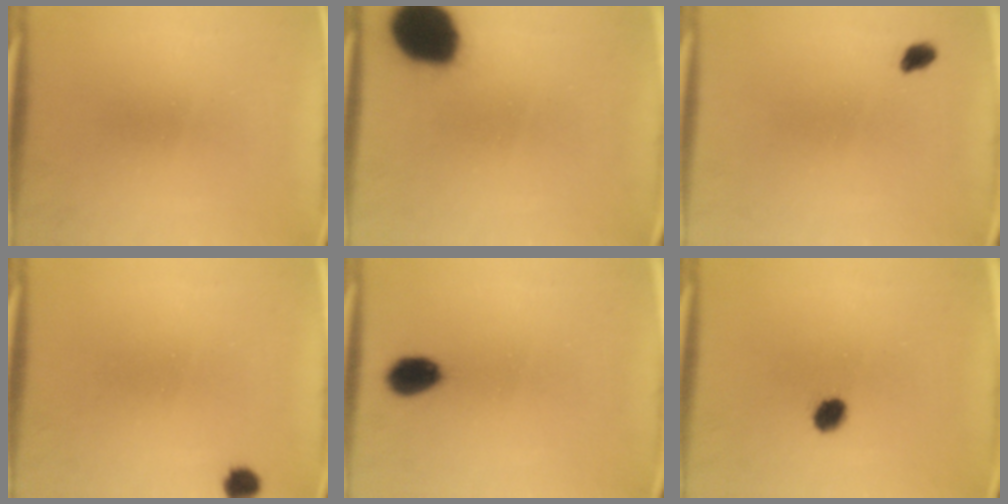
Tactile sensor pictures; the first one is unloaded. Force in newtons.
{"total": 17.8}
{"total": 1.9}
{"total": 2.3}
{"total": 6.1}
{"total": 3.5}